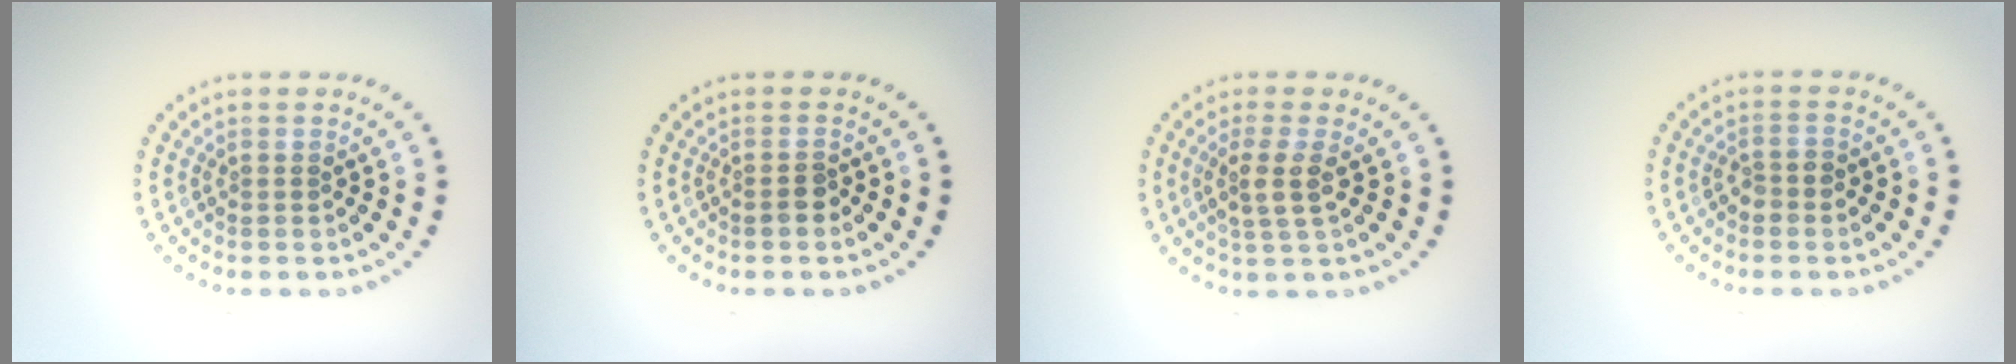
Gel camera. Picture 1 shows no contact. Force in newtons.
{"total": 1.3, "press": 1.1, "slide": 0.7}
{"total": 2.4, "press": 2.0, "slide": 1.3}
{"total": 1.4, "press": 1.2, "slide": 0.5}